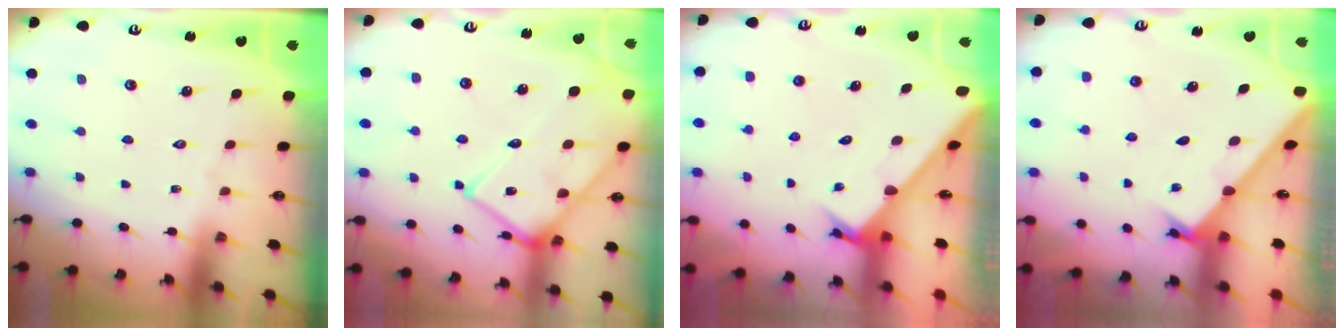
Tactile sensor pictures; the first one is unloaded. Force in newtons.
{"total": 17.2, "press": 17.2, "slide": 1.6}
{"total": 2.7, "press": 2.7, "slide": 0.3}
{"total": 1.6, "press": 1.6, "slide": 0.1}